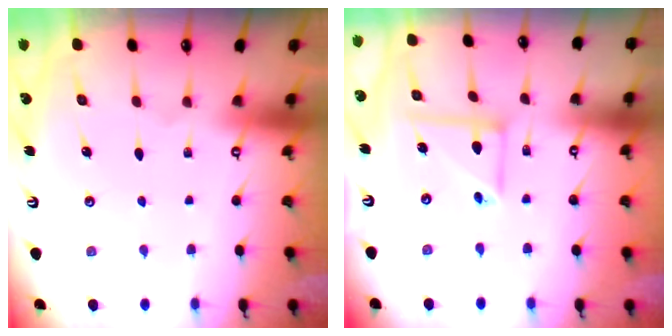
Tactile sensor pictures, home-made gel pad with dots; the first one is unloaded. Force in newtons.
{"total": 7.4, "press": 7.4, "slide": 0.6}